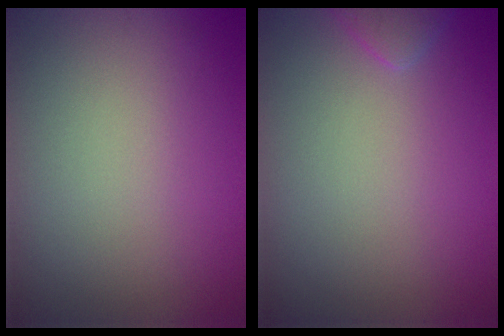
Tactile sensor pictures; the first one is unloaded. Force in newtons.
{"total": 1.6, "press": 1.6, "slide": 0.1}